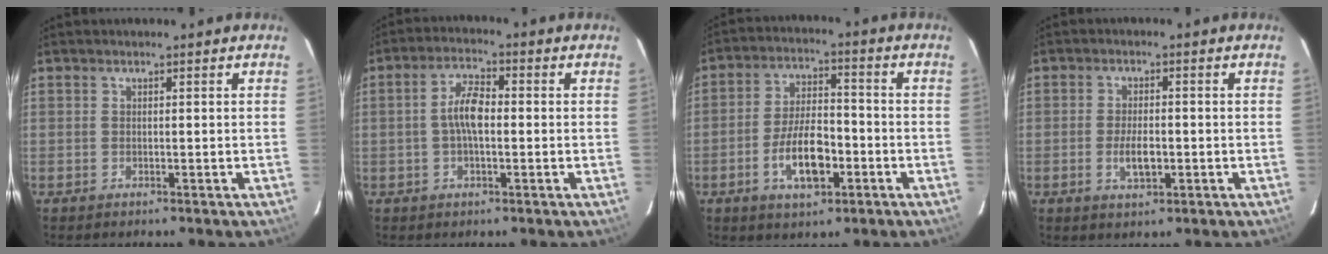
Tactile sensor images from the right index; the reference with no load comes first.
{"total": 5.7, "force": [-0.4, 2.2, 5.2], "torque": [-0.101, 0.013, -0.009]}
{"total": 10.2, "force": [-3.9, 4.4, 8.3], "torque": [-0.165, 0.006, -0.061]}
{"total": 4.6, "force": [-1.2, 2.0, 4.0], "torque": [-0.079, -0.003, -0.019]}